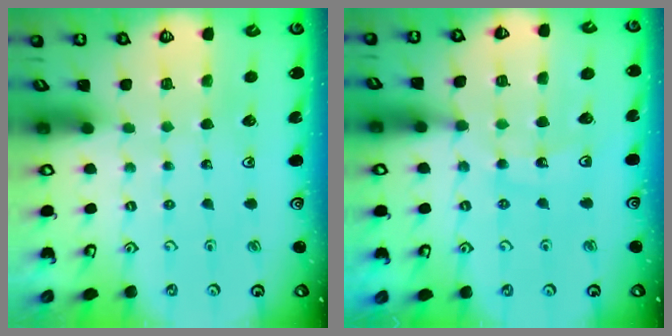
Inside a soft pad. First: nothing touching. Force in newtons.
{"total": 12.7, "press": 12.2, "slide": 3.7}